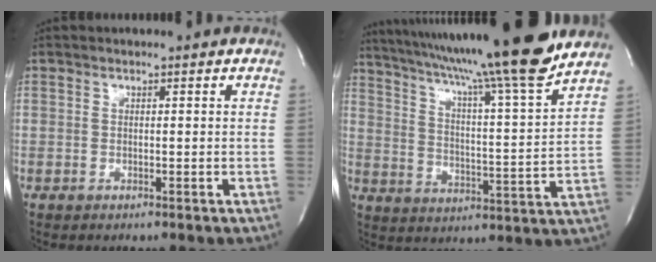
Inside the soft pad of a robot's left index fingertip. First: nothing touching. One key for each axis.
{"total": 22.6, "fx": 19.4, "fy": -1.3, "fz": 11.6, "tx": -0.200, "ty": -0.028, "tz": 0.283}